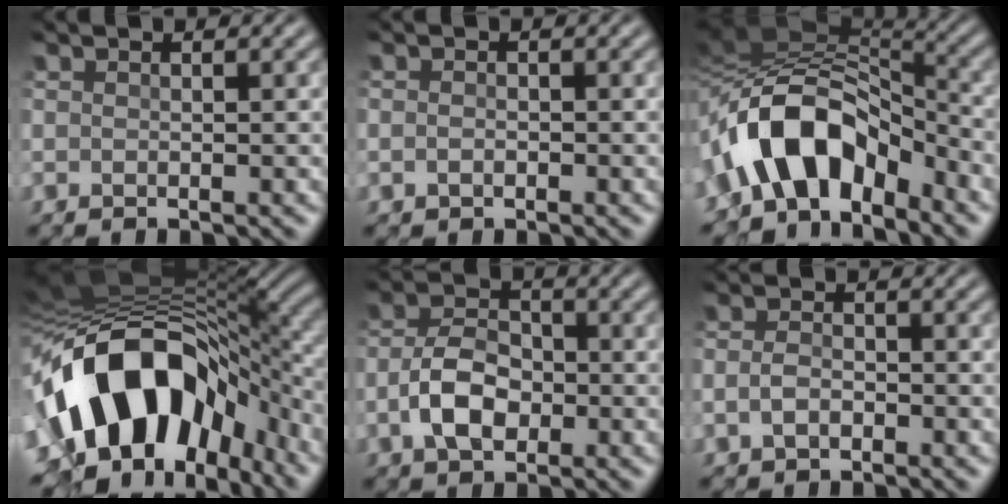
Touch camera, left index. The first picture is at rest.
{"total": 0.7, "force": [-0.3, 0.5, 0.4], "torque": [-0.007, 0.002, -0.008]}
{"total": 9.7, "force": [-3.9, 5.3, 7.1], "torque": [-0.115, 0.021, -0.068]}
{"total": 15.6, "force": [-5.1, 9.7, 11.0], "torque": [-0.182, -0.002, -0.083]}
{"total": 4.8, "force": [-1.4, 2.9, 3.5], "torque": [-0.070, 0.008, -0.028]}
{"total": 1.7, "force": [-0.7, 1.0, 1.2], "torque": [-0.026, 0.006, -0.017]}